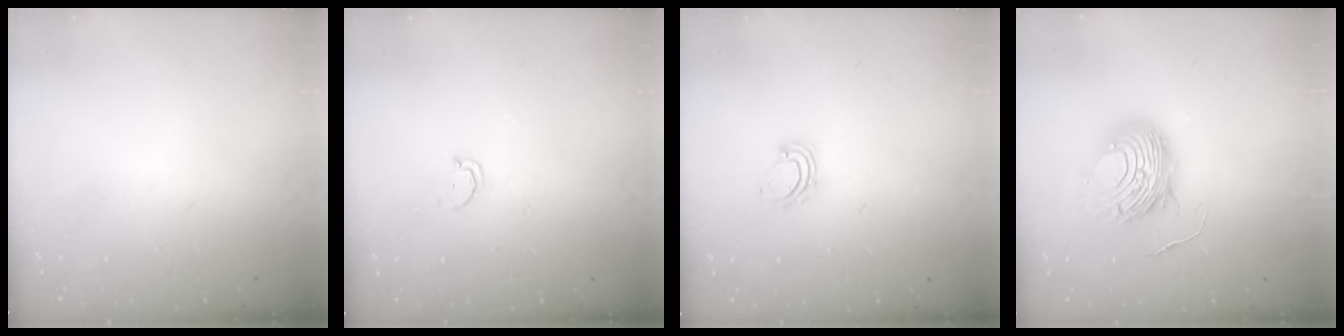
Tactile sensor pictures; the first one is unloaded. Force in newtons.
{"total": 1.7, "press": 1.7, "slide": 0.2}
{"total": 5.4, "press": 5.4, "slide": 0.3}
{"total": 11.0, "press": 11.0, "slide": 0.8}